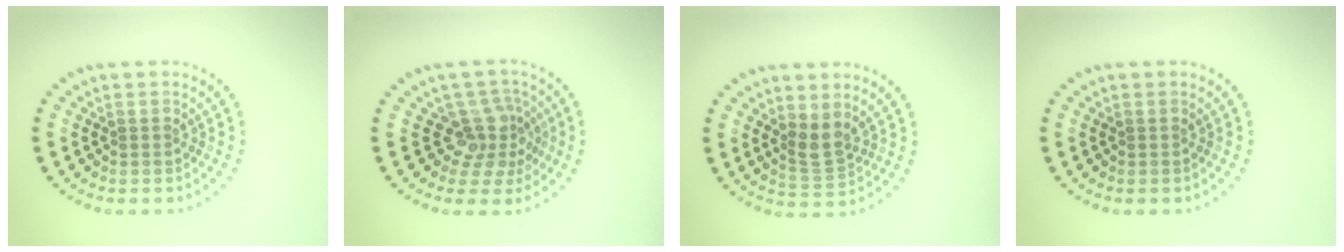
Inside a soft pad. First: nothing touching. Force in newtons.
{"total": 3.7, "press": 2.6, "slide": 2.6}
{"total": 2.3, "press": 2.0, "slide": 1.3}
{"total": 0.0}